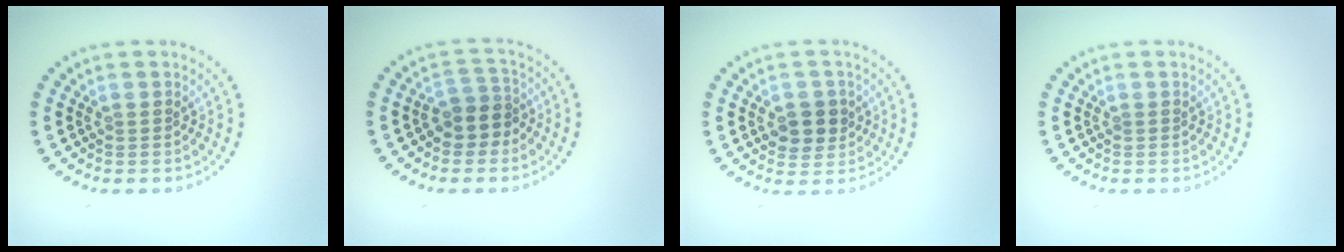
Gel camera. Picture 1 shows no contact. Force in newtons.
{"total": 2.6, "press": 2.3, "slide": 1.3}
{"total": 2.9, "press": 2.8, "slide": 0.8}
{"total": 0.0}